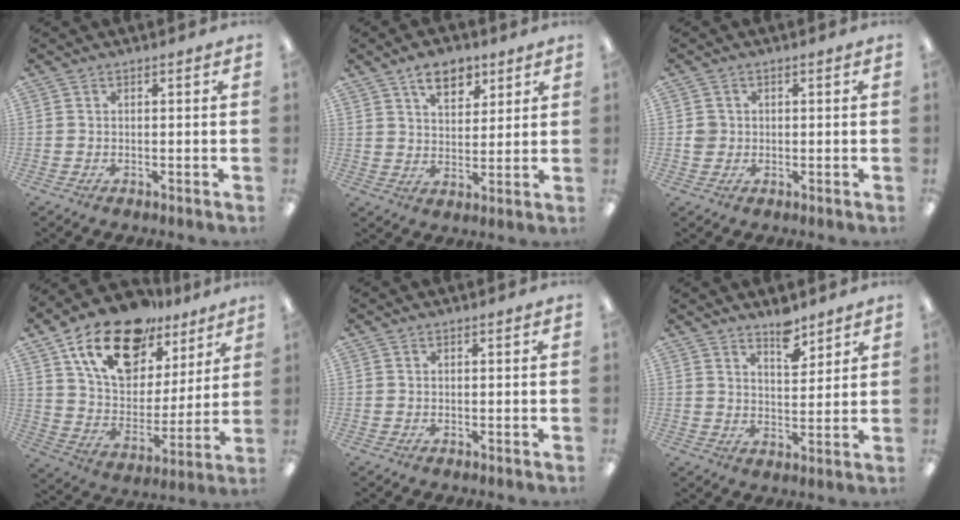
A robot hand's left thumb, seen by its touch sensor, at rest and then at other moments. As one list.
[{"total": 8.9, "force": [5.9, 5.0, 4.3], "torque": [-0.055, -0.024, 0.103]}, {"total": 2.7, "force": [0.1, 2.6, 0.7], "torque": [-0.009, 0.001, -0.001]}, {"total": 20.6, "force": [13.1, 11.7, 10.9], "torque": [-0.192, -0.066, 0.235]}, {"total": 0.0}, {"total": 6.6, "force": [5.4, 2.7, 2.7], "torque": [-0.019, -0.040, 0.090]}]